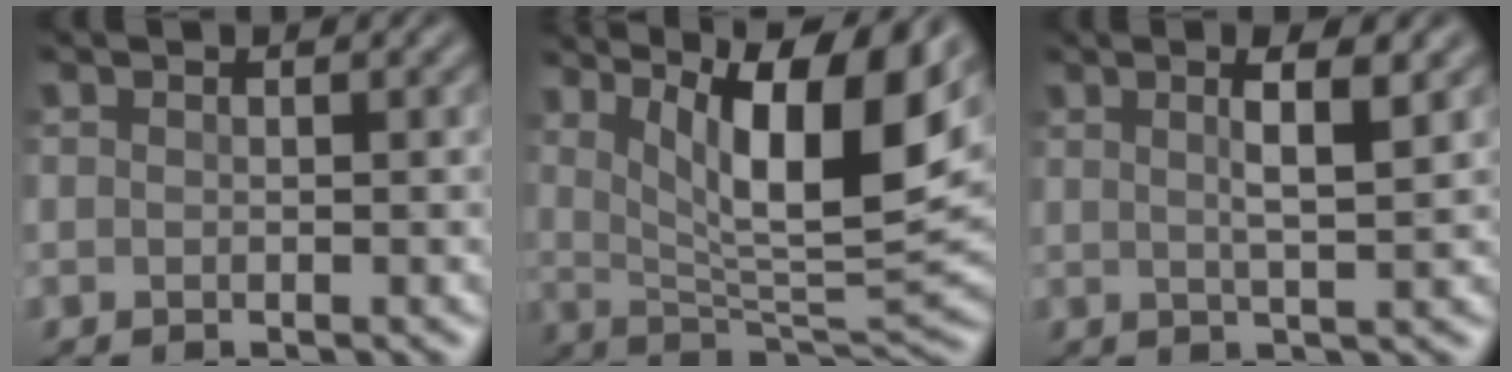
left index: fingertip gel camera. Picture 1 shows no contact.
{"total": 12.7, "force": [5.8, 3.3, 10.9], "torque": [-0.169, -0.002, 0.100]}
{"total": 3.7, "force": [1.4, 0.7, 3.3], "torque": [-0.051, 0.003, 0.021]}